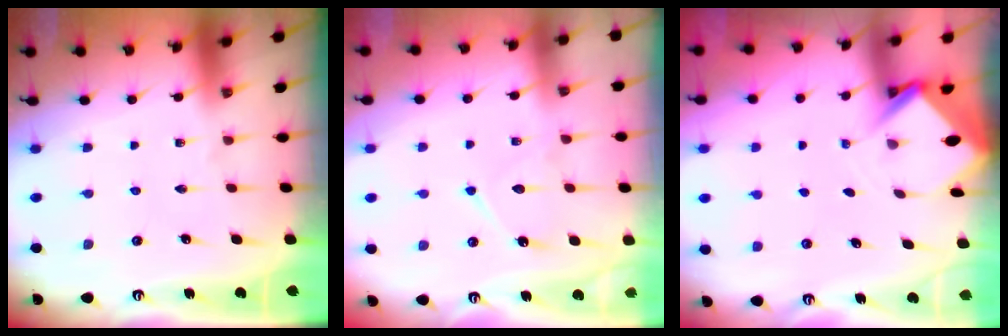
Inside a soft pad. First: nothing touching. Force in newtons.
{"total": 8.8, "press": 8.8, "slide": 0.9}
{"total": 2.9, "press": 2.9, "slide": 0.2}